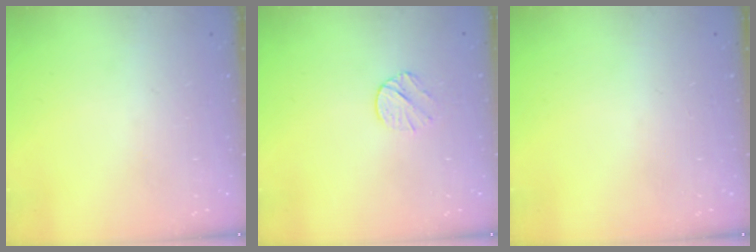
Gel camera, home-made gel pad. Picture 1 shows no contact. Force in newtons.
{"total": 5.9, "press": 5.9, "slide": 1.0}
{"total": 0.0}